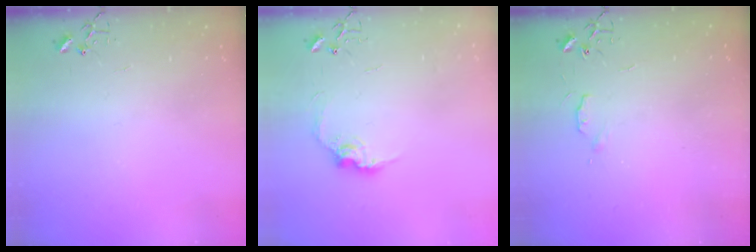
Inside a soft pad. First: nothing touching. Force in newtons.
{"total": 10.1, "press": 10.0, "slide": 0.5}
{"total": 4.6, "press": 4.6, "slide": 0.7}